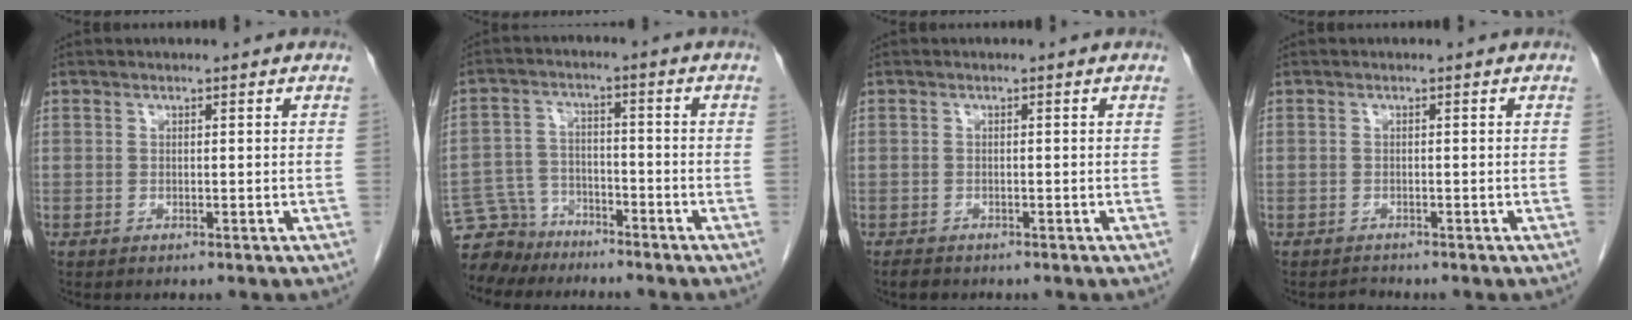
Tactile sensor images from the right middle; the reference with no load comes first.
{"total": 7.0, "force": [-6.2, 3.1, -0.2], "torque": [-0.001, 0.005, -0.117]}
{"total": 1.1, "force": [-1.0, 0.5, 0.3], "torque": [-0.015, -0.003, -0.015]}
{"total": 0.7, "force": [-0.6, 0.0, -0.3], "torque": [0.003, -0.006, -0.011]}